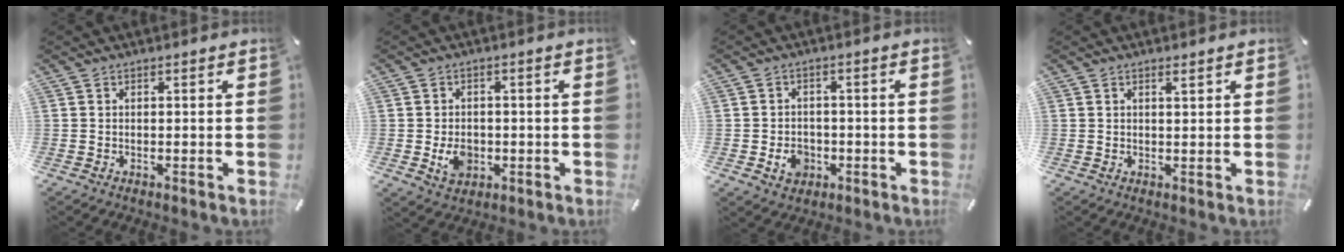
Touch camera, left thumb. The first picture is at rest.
{"total": 5.5, "force": [-1.1, 4.5, 3.0], "torque": [-0.048, -0.003, -0.021]}
{"total": 5.5, "force": [-1.6, 4.5, 2.6], "torque": [-0.039, -0.001, -0.030]}
{"total": 1.1, "force": [0.9, 0.4, 0.6], "torque": [-0.012, 0.000, 0.016]}